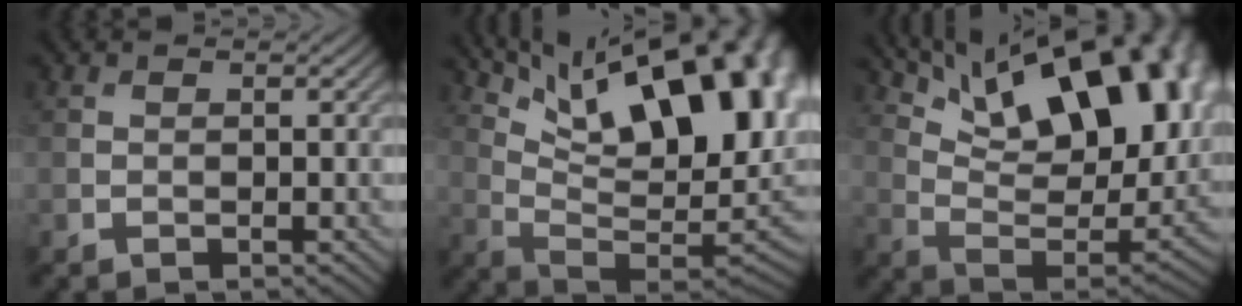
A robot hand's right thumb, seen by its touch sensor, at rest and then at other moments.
{"total": 21.4, "force": [9.5, 8.8, 17.0], "torque": [-0.245, 0.036, 0.154]}
{"total": 21.1, "force": [11.0, 9.3, 15.5], "torque": [-0.232, 0.036, 0.172]}